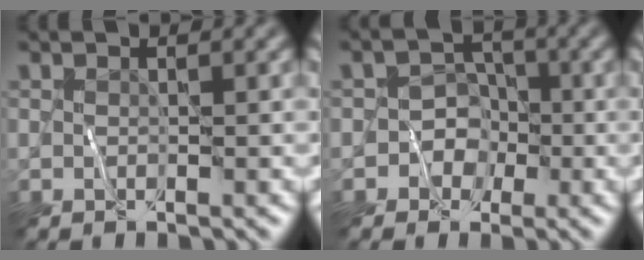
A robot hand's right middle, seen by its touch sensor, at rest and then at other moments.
{"total": 3.6, "force": [-1.2, 3.3, 0.7], "torque": [0.031, 0.015, -0.040]}